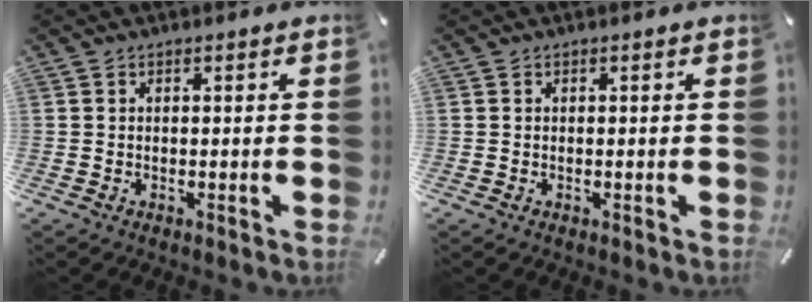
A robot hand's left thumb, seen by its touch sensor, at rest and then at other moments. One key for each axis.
{"total": 0.0}